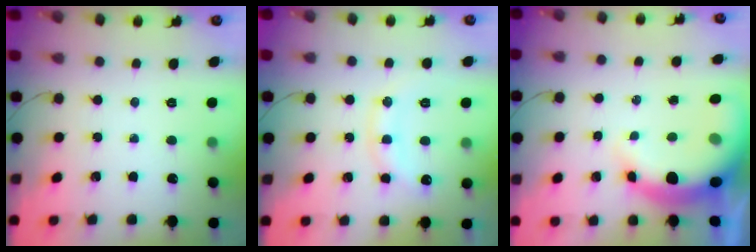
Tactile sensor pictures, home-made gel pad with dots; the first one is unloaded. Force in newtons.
{"total": 13.2, "press": 13.2, "slide": 0.7}
{"total": 10.5, "press": 10.2, "slide": 2.2}